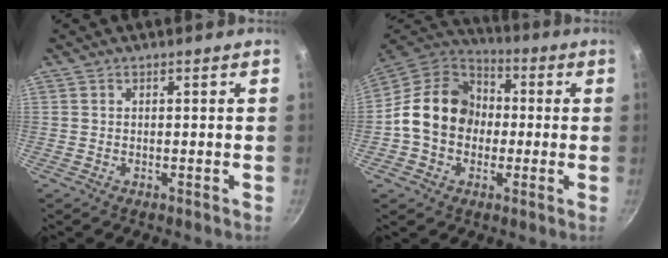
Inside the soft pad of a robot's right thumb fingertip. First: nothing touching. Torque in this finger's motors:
{"motor_torque": [1.57, 2.59, 0.90, -0.73, 0.14]}